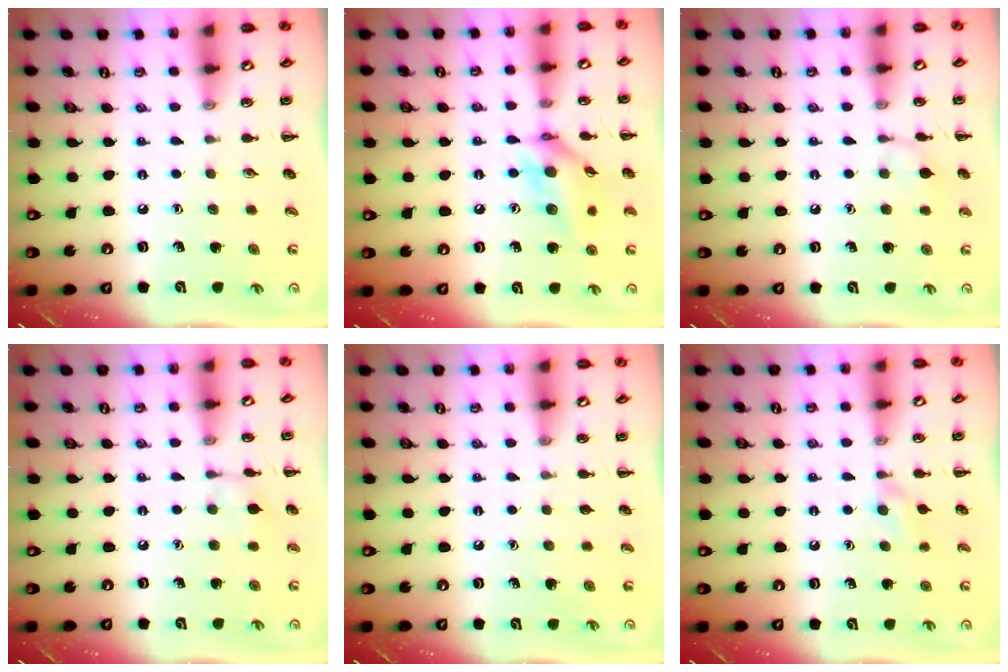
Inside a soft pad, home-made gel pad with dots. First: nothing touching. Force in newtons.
{"total": 13.7, "press": 13.5, "slide": 2.5}
{"total": 7.0, "press": 6.8, "slide": 1.5}
{"total": 7.1, "press": 6.9, "slide": 1.9}
{"total": 0.6, "press": 0.6, "slide": 0.0}
{"total": 5.1, "press": 4.8, "slide": 1.6}